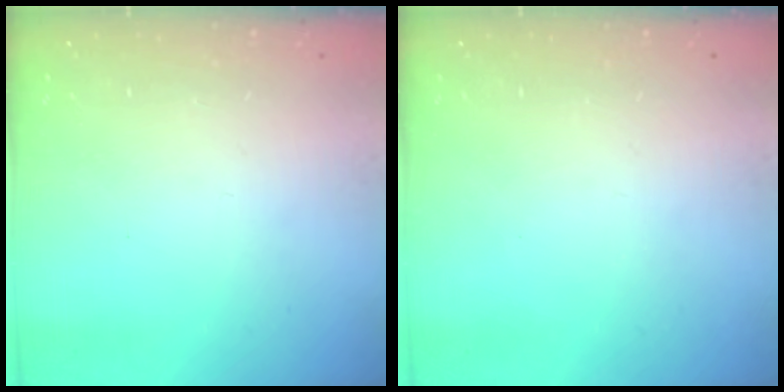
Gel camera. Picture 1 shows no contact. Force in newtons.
{"total": 0.0}